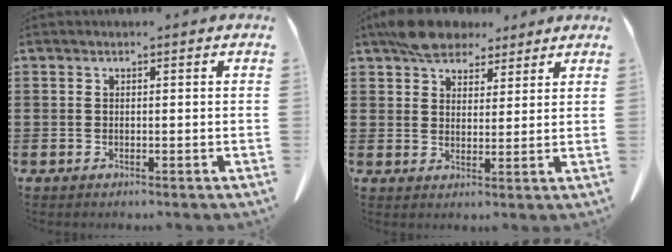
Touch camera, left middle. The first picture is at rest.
{"total": 6.8, "force": [5.6, 3.0, 2.3], "torque": [-0.056, -0.002, 0.107]}